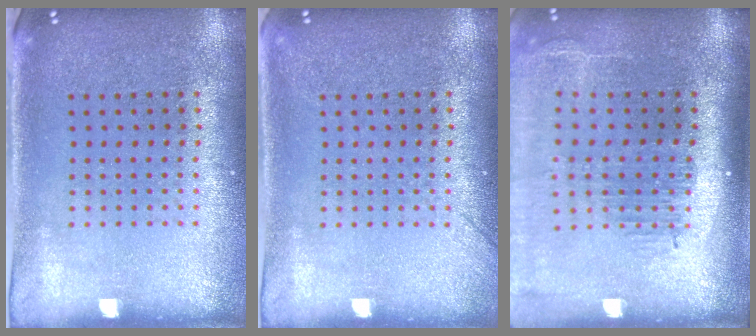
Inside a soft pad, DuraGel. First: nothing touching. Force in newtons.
{"total": 1.1, "press": 1.1, "slide": 0.3}
{"total": 2.4, "press": 1.9, "slide": 1.4}